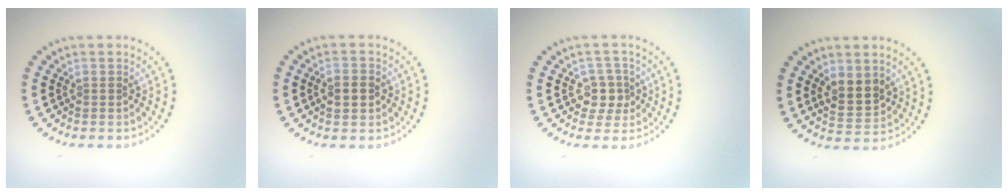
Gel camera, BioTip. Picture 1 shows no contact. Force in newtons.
{"total": 2.7, "press": 2.7, "slide": 0.2}
{"total": 2.5, "press": 2.2, "slide": 1.1}
{"total": 3.0, "press": 2.9, "slide": 0.9}